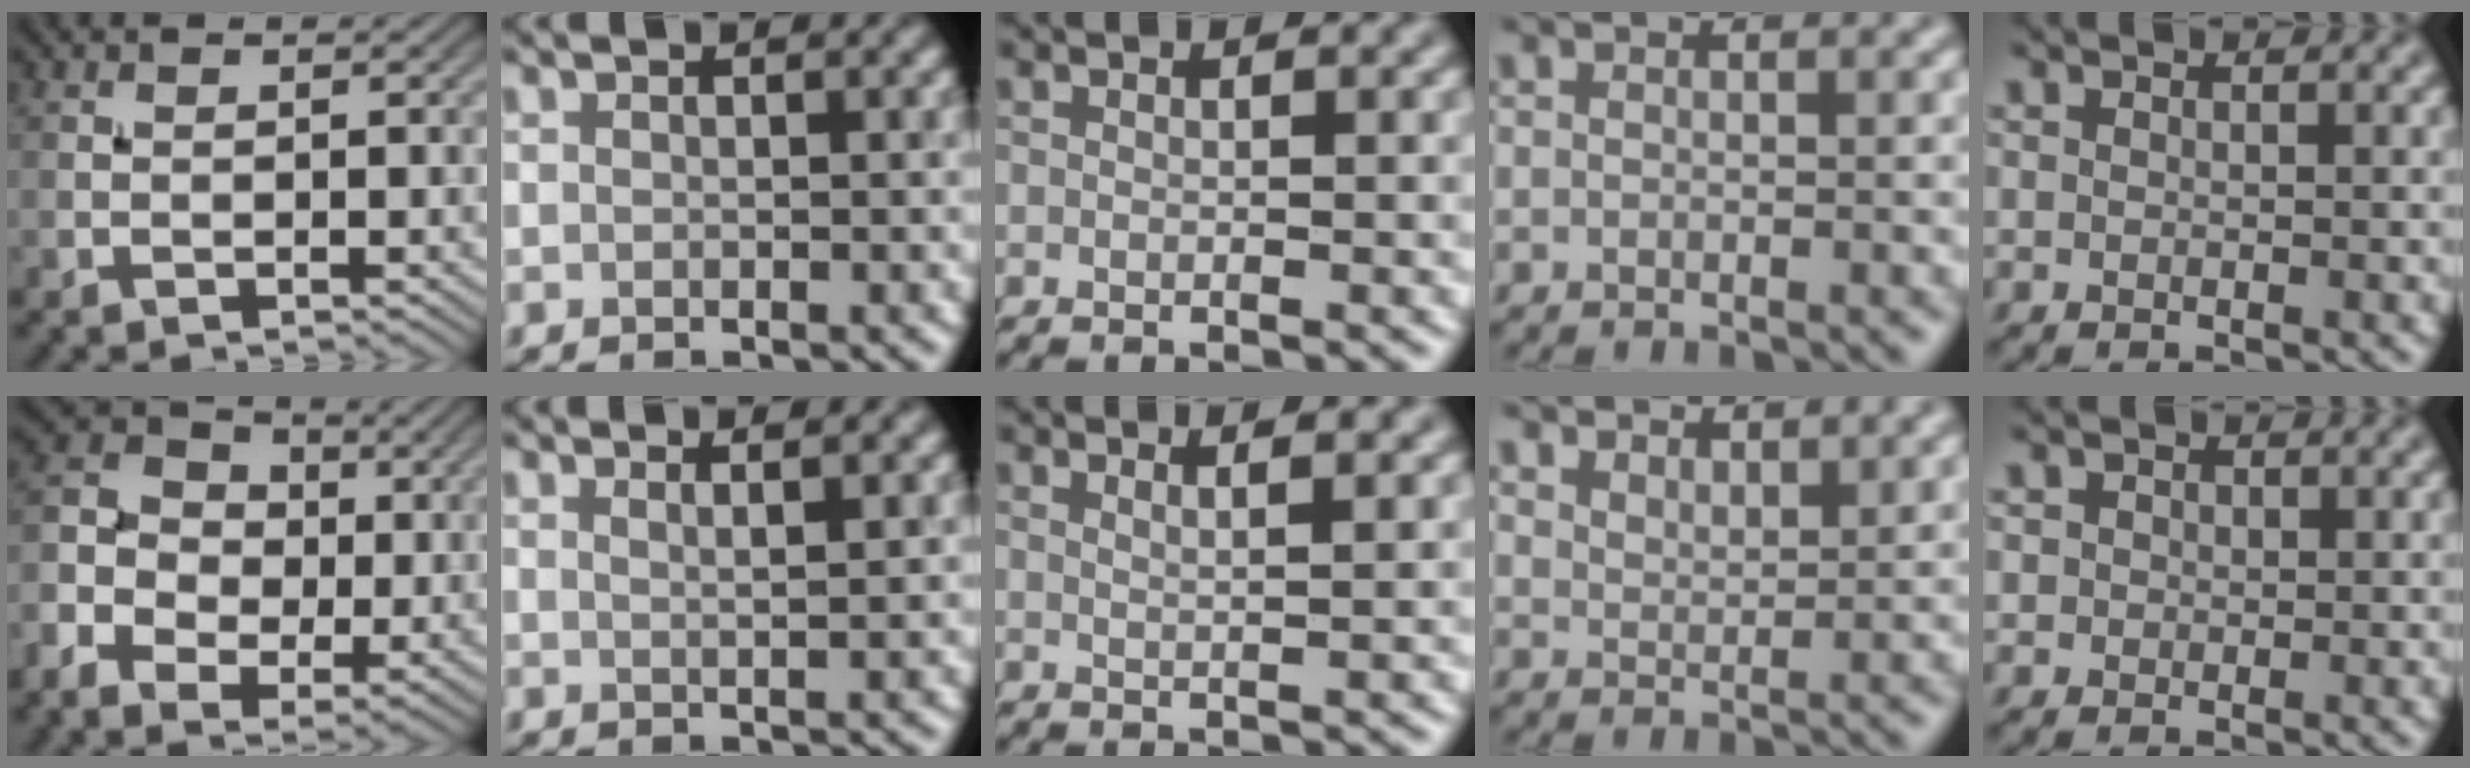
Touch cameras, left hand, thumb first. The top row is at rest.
{"thumb": {"total": 8.9, "force": [-1.5, 6.9, 5.4], "torque": [-0.133, -0.005, -0.038]}, "index": {"total": 2.2, "force": [1.4, 0.8, 1.5], "torque": [-0.003, 0.009, -0.001]}, "middle": {"total": 2.2, "force": [1.3, 0.8, 1.6], "torque": [-0.004, 0.007, -0.002]}, "ring": {"total": 3.8, "force": [3.5, 1.2, 1.2], "torque": [-0.024, -0.003, 0.061]}, "little": {"total": 1.5, "force": [0.5, 1.3, 0.5], "torque": [-0.009, 0.002, 0.009]}}